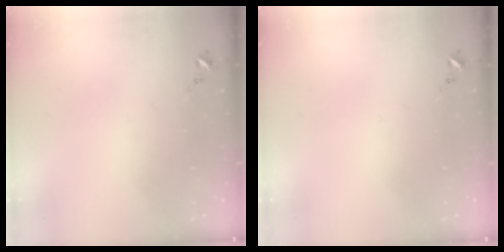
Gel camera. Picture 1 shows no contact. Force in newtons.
{"total": 0.0}